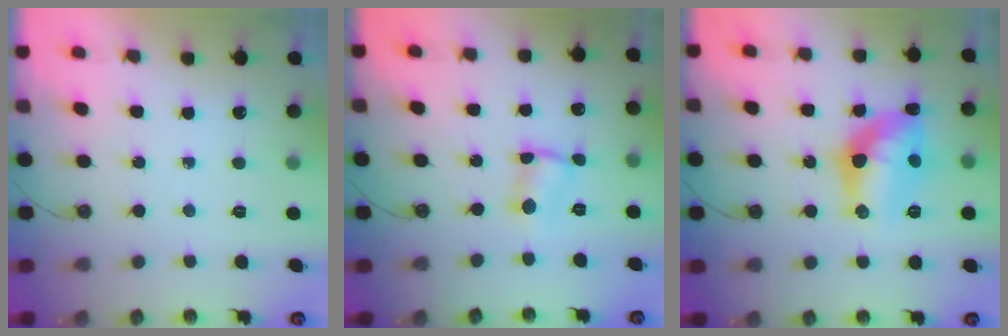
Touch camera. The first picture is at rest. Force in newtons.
{"total": 2.2, "press": 2.2, "slide": 0.1}
{"total": 12.7, "press": 12.7, "slide": 0.4}